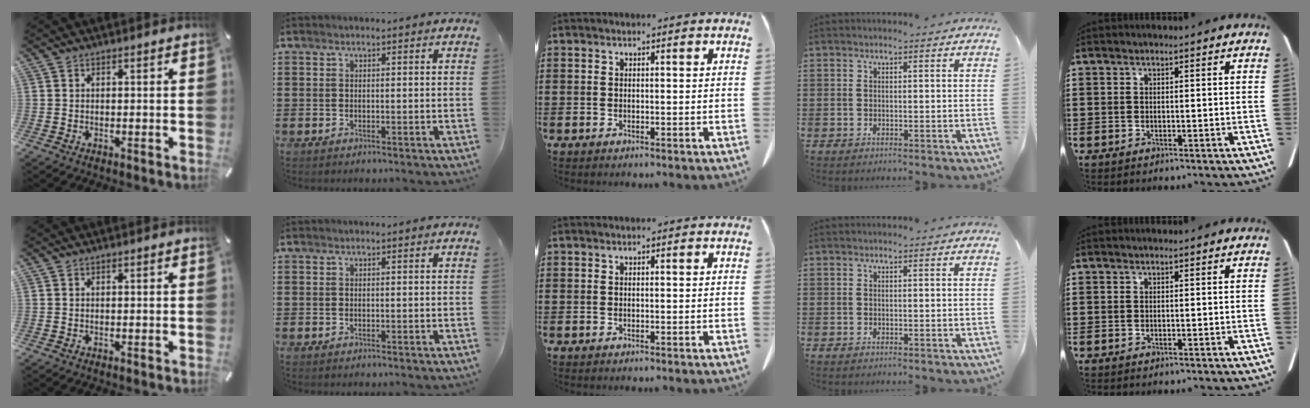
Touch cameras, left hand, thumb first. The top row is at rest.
{}